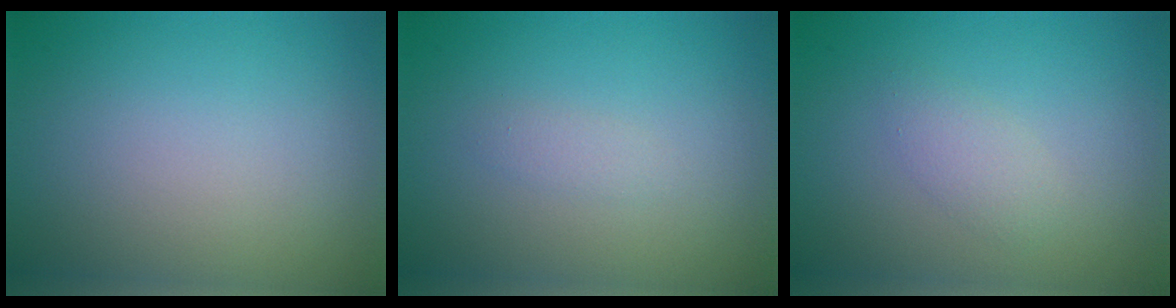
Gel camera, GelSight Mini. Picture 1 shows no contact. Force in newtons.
{"total": 0.8, "press": 0.8, "slide": 0.0}
{"total": 1.6, "press": 1.6, "slide": 0.1}